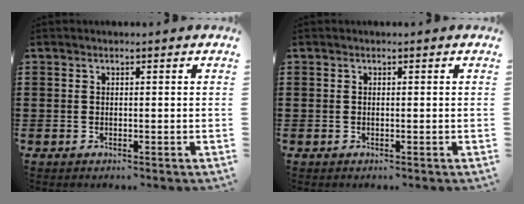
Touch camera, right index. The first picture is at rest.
{"total": 0.0}